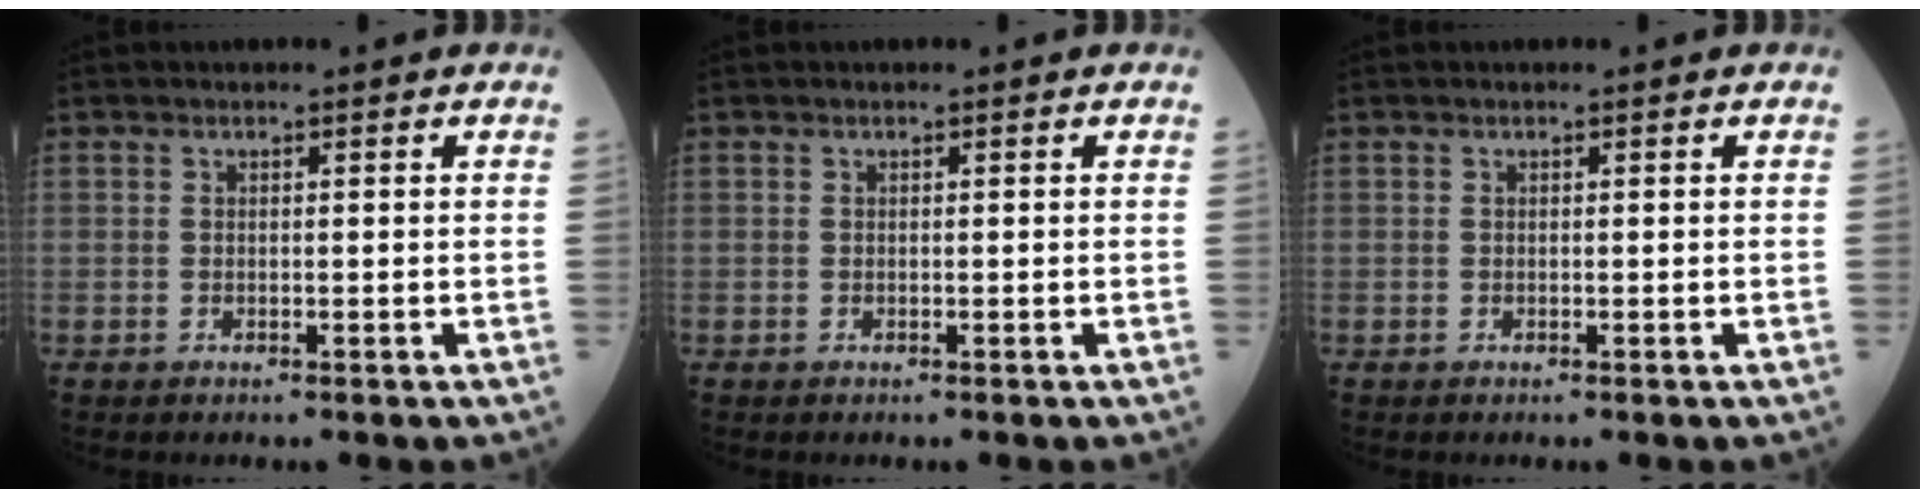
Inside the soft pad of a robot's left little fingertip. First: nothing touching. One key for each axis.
{"total": 0.0}
{"total": 0.0}